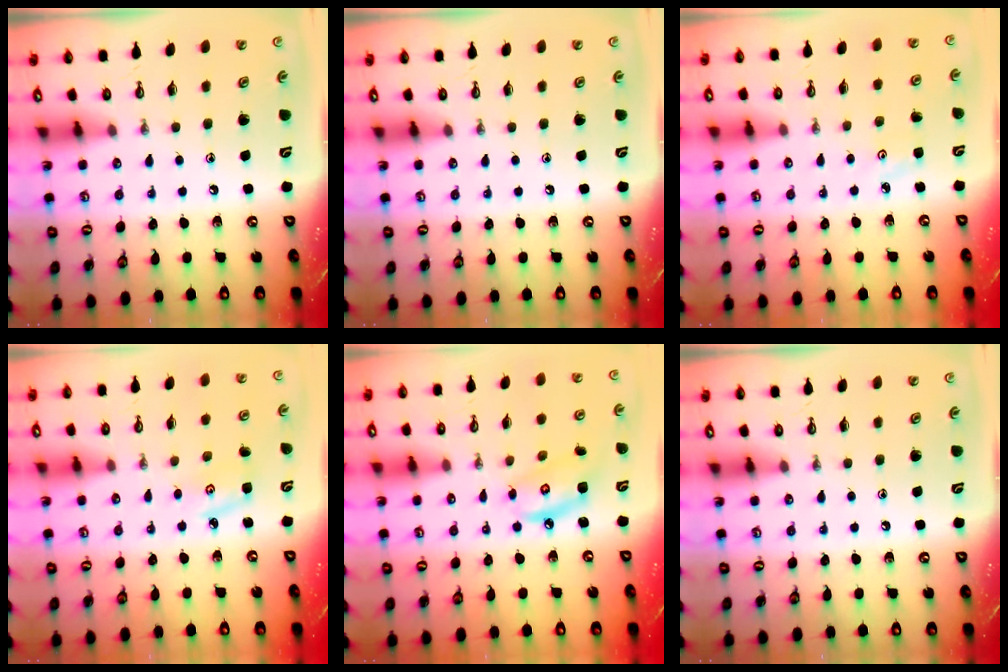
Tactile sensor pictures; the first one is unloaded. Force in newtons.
{"total": 0.0}
{"total": 2.1, "press": 2.1, "slide": 0.3}
{"total": 4.7, "press": 4.6, "slide": 0.6}
{"total": 7.3, "press": 7.3, "slide": 0.5}
{"total": 0.0}